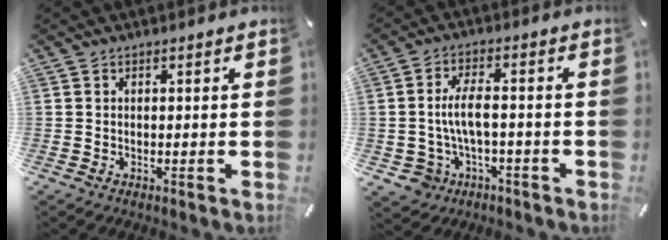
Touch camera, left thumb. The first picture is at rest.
{"total": 7.5, "force": [-1.0, 5.0, 5.5], "torque": [-0.128, 0.009, -0.022]}